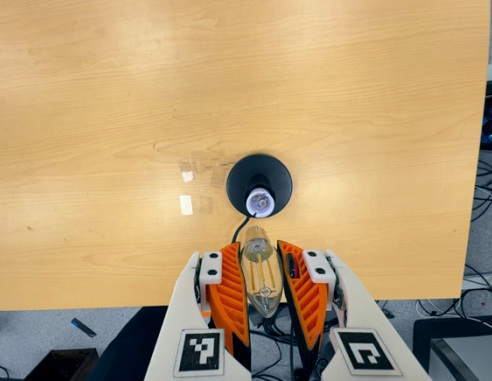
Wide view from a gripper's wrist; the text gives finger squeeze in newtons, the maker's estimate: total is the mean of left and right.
{"total": 19.0, "left": 20.9, "right": 17.1}